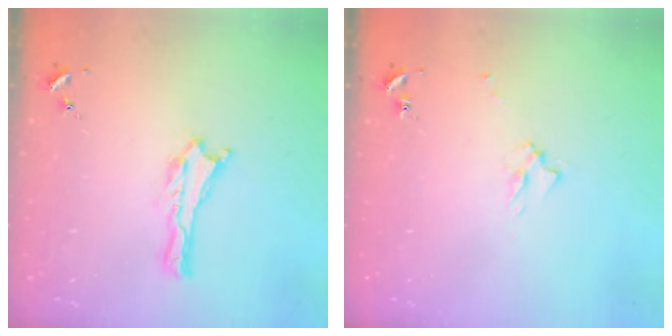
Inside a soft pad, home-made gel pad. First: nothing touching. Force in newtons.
{"total": 2.5, "press": 2.5, "slide": 0.4}